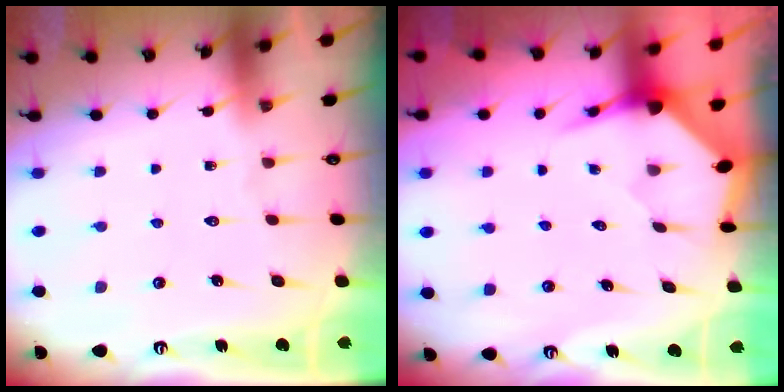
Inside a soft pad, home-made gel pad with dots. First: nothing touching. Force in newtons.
{"total": 3.6, "press": 3.6, "slide": 0.4}